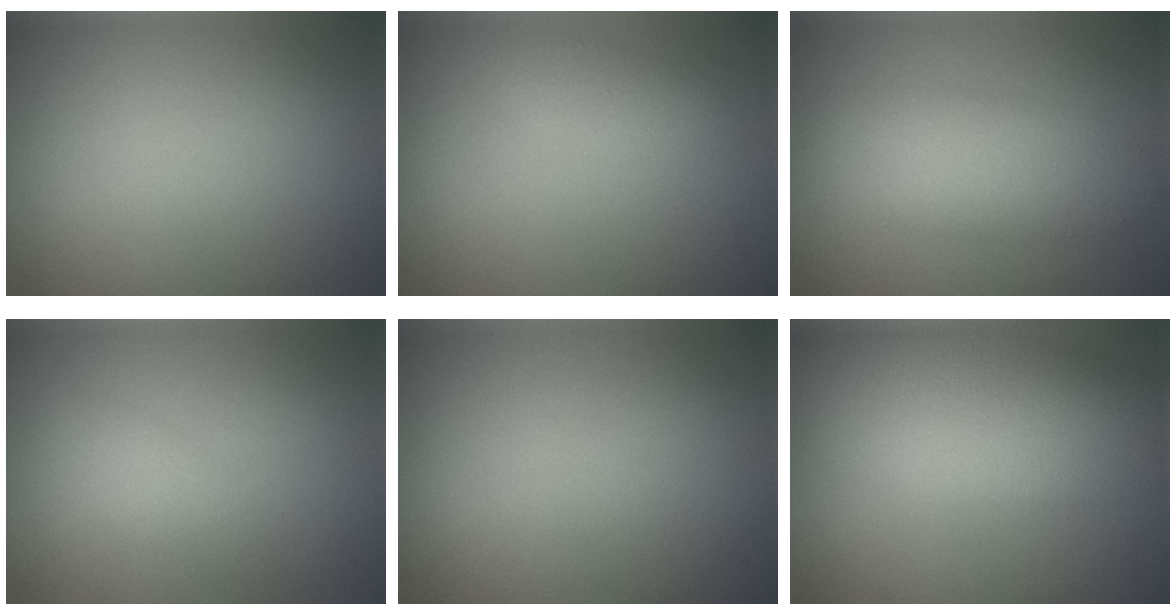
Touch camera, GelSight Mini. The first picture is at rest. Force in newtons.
{"total": 1.4, "press": 1.4, "slide": 0.1}
{"total": 4.5, "press": 4.5, "slide": 0.1}
{"total": 1.6, "press": 1.6, "slide": 0.0}
{"total": 0.0}
{"total": 8.5, "press": 8.5, "slide": 0.4}